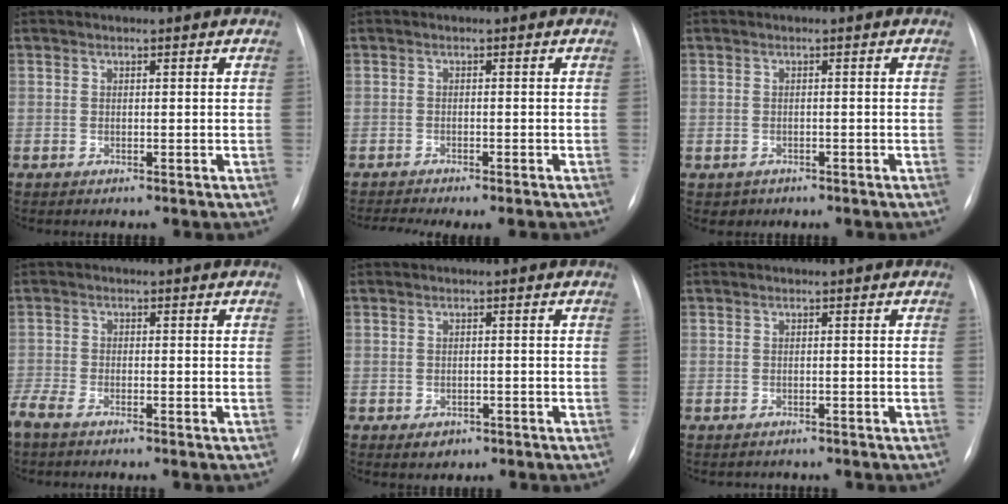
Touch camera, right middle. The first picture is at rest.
{"total": 6.2, "force": [-5.5, 0.5, 2.8], "torque": [-0.029, 0.001, -0.075]}
{"total": 1.5, "force": [-0.9, 1.2, 0.1], "torque": [-0.005, 0.004, -0.008]}
{"total": 4.5, "force": [-3.5, 1.1, 2.6], "torque": [-0.057, -0.011, -0.064]}
{"total": 1.7, "force": [-0.9, 1.3, 0.7], "torque": [-0.008, 0.002, -0.004]}
{"total": 1.3, "force": [-1.1, 0.6, 0.1], "torque": [-0.009, 0.000, -0.014]}